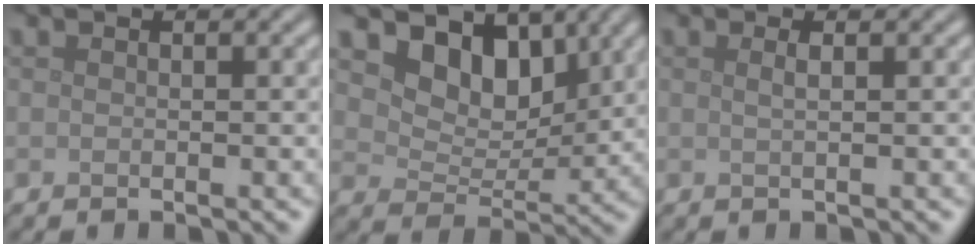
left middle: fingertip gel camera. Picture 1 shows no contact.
{"total": 6.5, "force": [3.9, 4.0, 3.4], "torque": [-0.060, -0.011, 0.061]}
{"total": 1.2, "force": [0.4, 0.5, 1.1], "torque": [-0.013, 0.004, 0.001]}